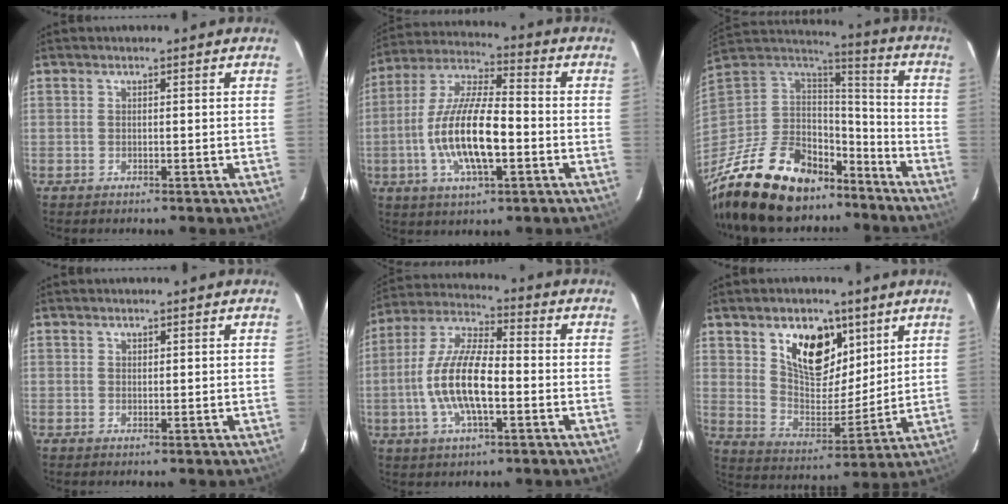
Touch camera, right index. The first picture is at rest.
{"total": 15.8, "force": [-3.6, 5.1, 14.5], "torque": [-0.290, -0.004, -0.067]}
{"total": 28.4, "force": [-19.9, 14.2, 14.6], "torque": [-0.318, 0.002, -0.312]}
{"total": 0.6, "force": [0.5, 0.3, 0.1], "torque": [-0.001, 0.002, 0.009]}
{"total": 13.7, "force": [-2.9, 4.8, 12.5], "torque": [-0.257, 0.001, -0.056]}
{"total": 14.3, "force": [7.5, 8.1, 9.0], "torque": [-0.147, 0.000, 0.140]}